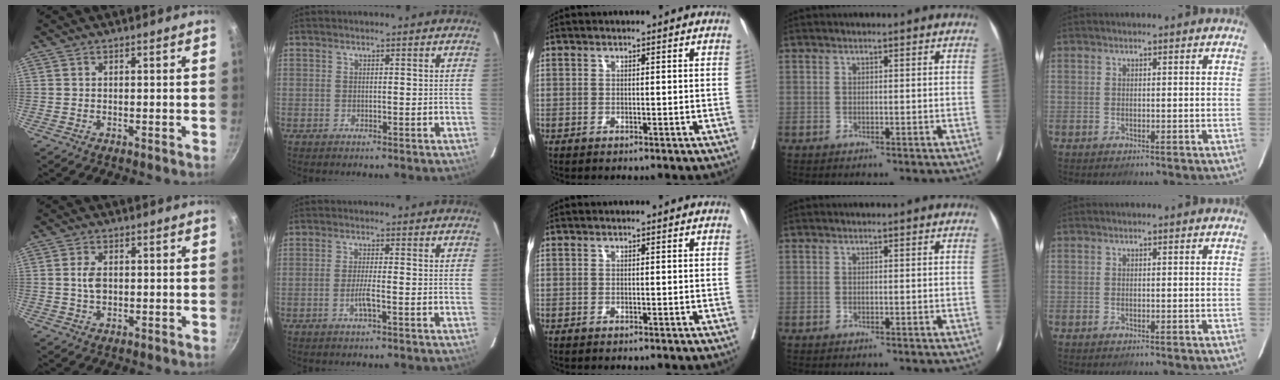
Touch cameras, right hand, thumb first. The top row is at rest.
{"thumb": {"total": 3.5, "force": [0.3, 2.2, 2.7], "torque": [-0.051, 0.001, 0.006]}, "index": {"total": 2.8, "force": [-1.1, 0.0, 2.6], "torque": [-0.054, -0.002, -0.022]}}